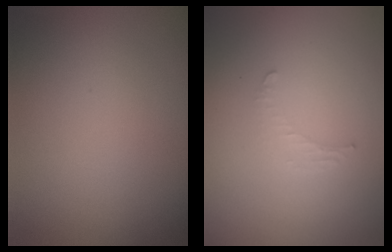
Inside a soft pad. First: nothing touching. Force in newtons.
{"total": 0.8, "press": 0.8, "slide": 0.3}